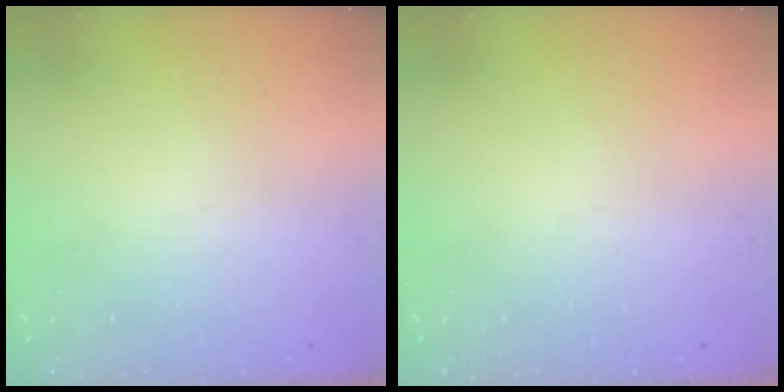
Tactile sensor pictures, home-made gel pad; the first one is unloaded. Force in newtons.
{"total": 0.0}